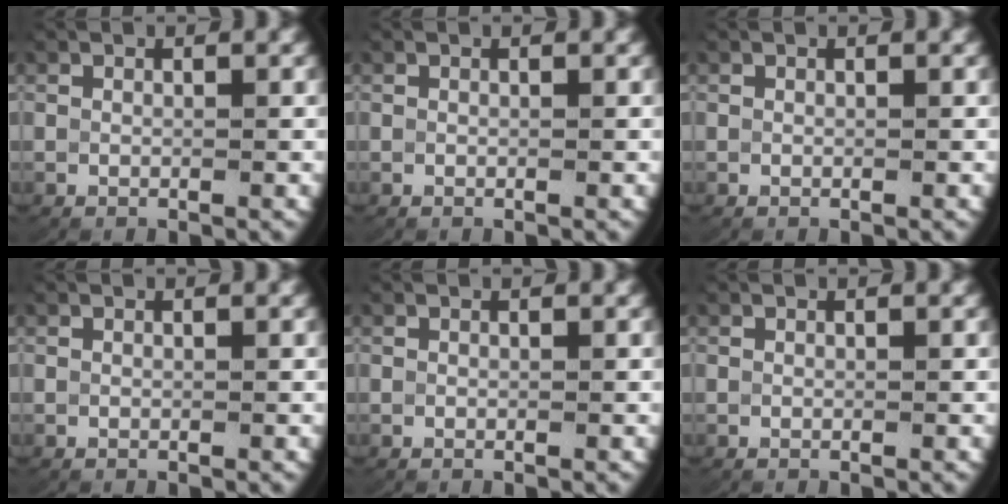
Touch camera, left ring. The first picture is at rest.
{"total": 0.0}
{"total": 0.0}
{"total": 0.0}
{"total": 0.7, "force": [0.0, -0.7, -0.3], "torque": [0.002, -0.008, 0.009]}
{"total": 0.0}